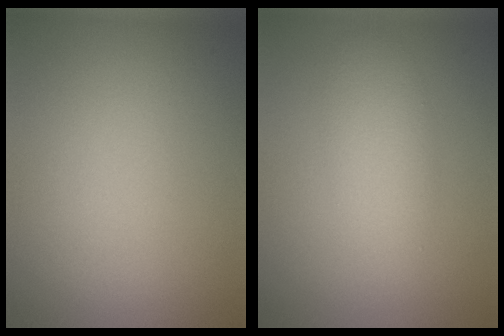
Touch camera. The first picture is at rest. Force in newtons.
{"total": 2.9, "press": 2.9, "slide": 0.1}